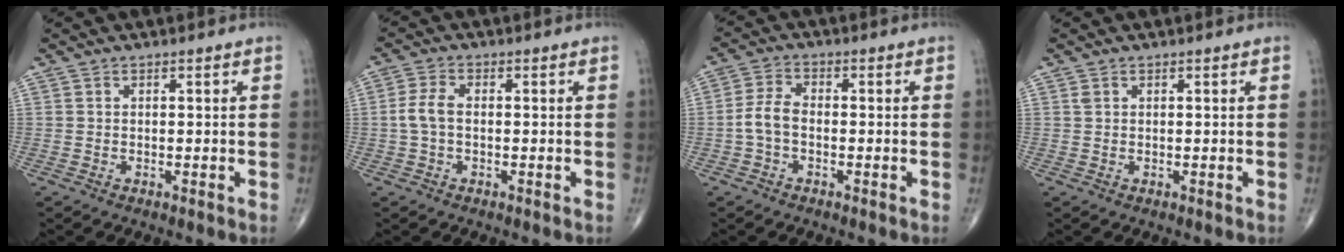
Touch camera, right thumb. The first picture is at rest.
{"total": 4.0, "force": [-0.2, 2.3, 3.2], "torque": [-0.075, 0.011, -0.008]}
{"total": 4.5, "force": [-1.0, 2.7, 3.5], "torque": [-0.073, 0.018, -0.027]}
{"total": 0.6, "force": [0.3, 0.4, 0.4], "torque": [-0.007, 0.006, 0.009]}